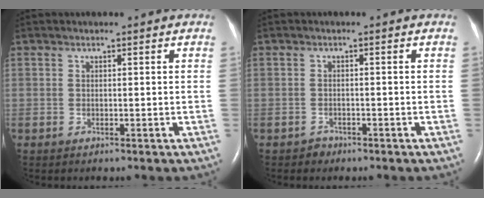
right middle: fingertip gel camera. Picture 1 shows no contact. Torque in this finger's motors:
{"motor_torque": [-0.05, 0.12, -0.05, -0.01]}